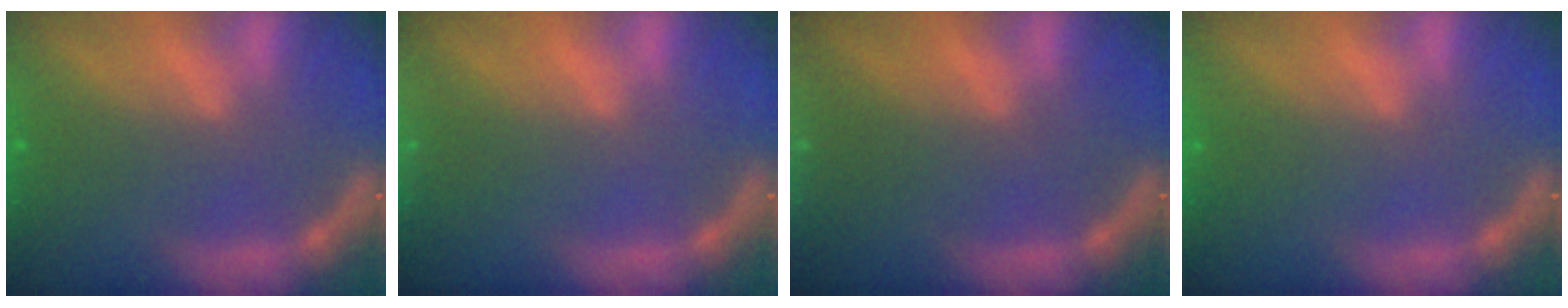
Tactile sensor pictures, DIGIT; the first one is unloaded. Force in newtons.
{"total": 2.4}
{"total": 7.4}
{"total": 0.0}